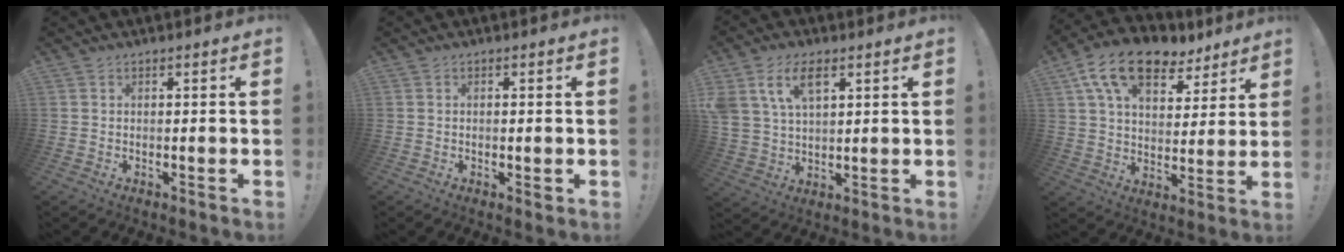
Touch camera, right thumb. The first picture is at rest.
{"total": 1.2, "force": [-0.1, 0.5, 1.1], "torque": [-0.011, -0.001, -0.003]}
{"total": 10.4, "force": [5.2, 5.9, 6.7], "torque": [-0.134, -0.002, 0.100]}
{"total": 16.1, "force": [9.6, 8.9, 9.3], "torque": [-0.155, -0.053, 0.173]}